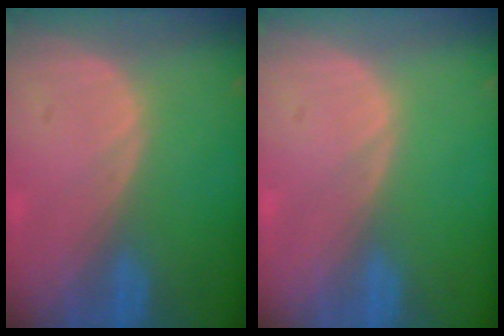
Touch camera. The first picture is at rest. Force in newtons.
{"total": 0.0}